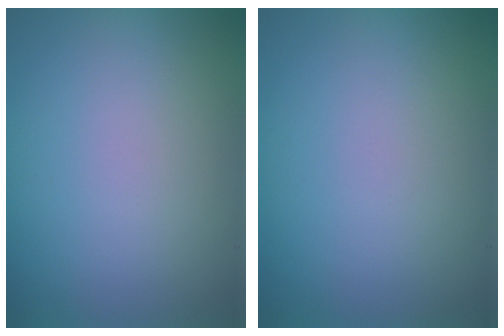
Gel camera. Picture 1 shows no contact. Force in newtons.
{"total": 0.0}